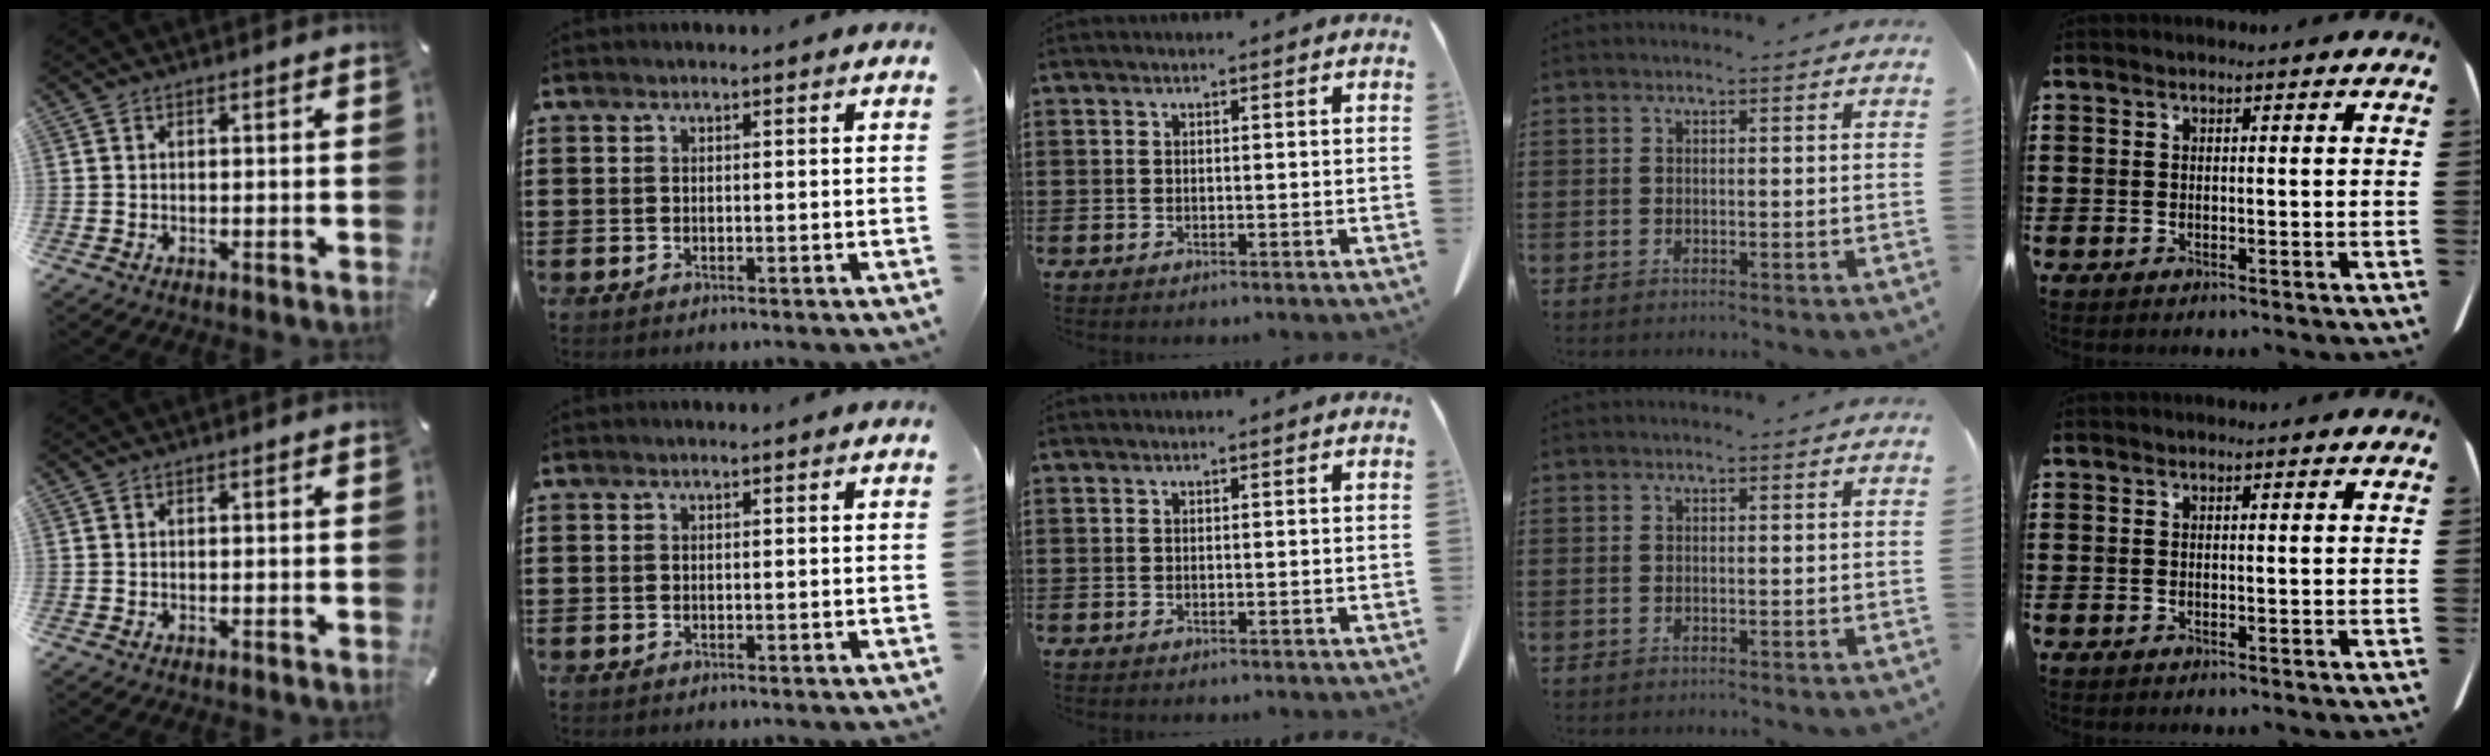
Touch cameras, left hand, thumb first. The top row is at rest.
{}